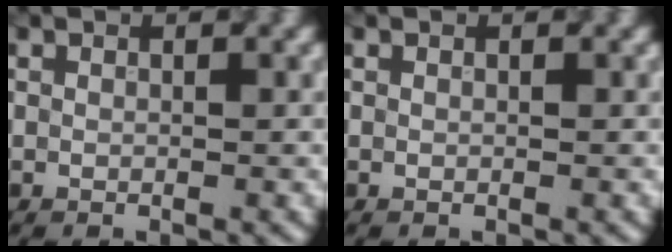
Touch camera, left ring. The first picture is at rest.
{"total": 0.0}